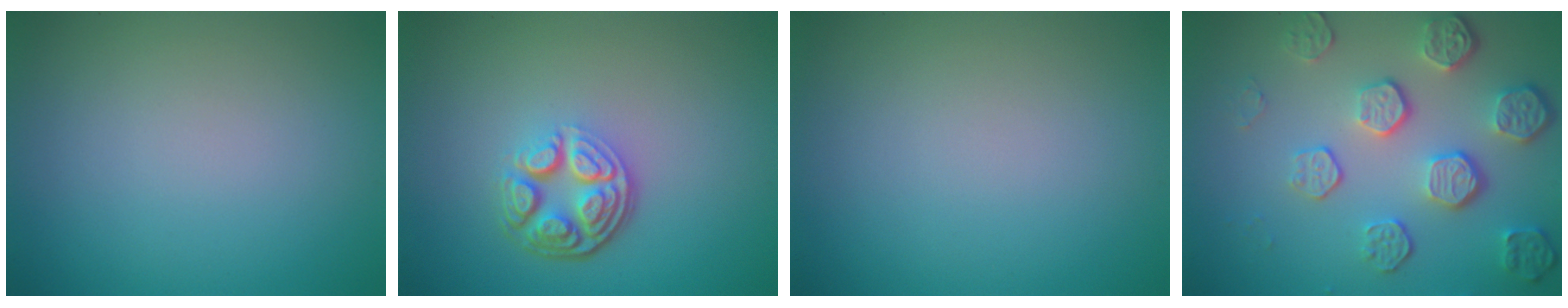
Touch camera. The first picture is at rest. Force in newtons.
{"total": 4.6, "press": 3.4, "slide": 3.1}
{"total": 0.0}
{"total": 5.7, "press": 4.2, "slide": 3.8}